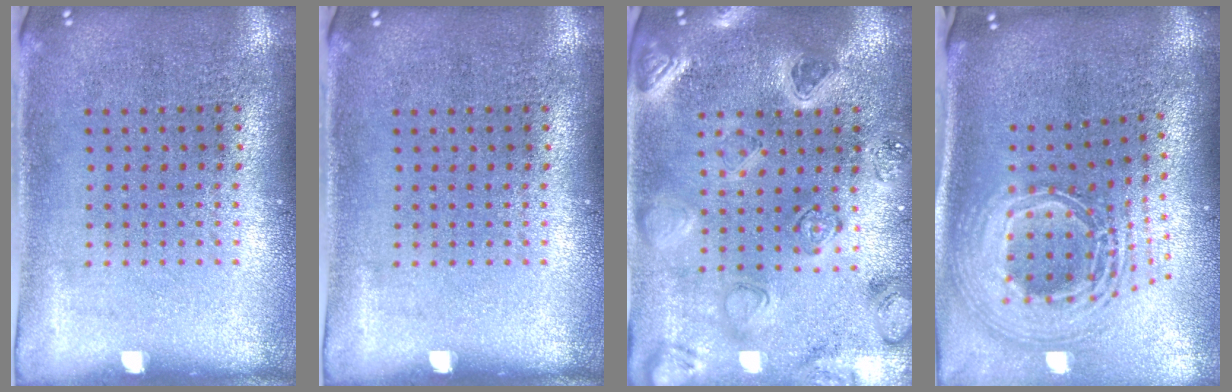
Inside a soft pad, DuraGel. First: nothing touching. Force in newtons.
{"total": 0.0}
{"total": 2.2, "press": 2.2, "slide": 0.4}
{"total": 2.8, "press": 1.9, "slide": 2.0}